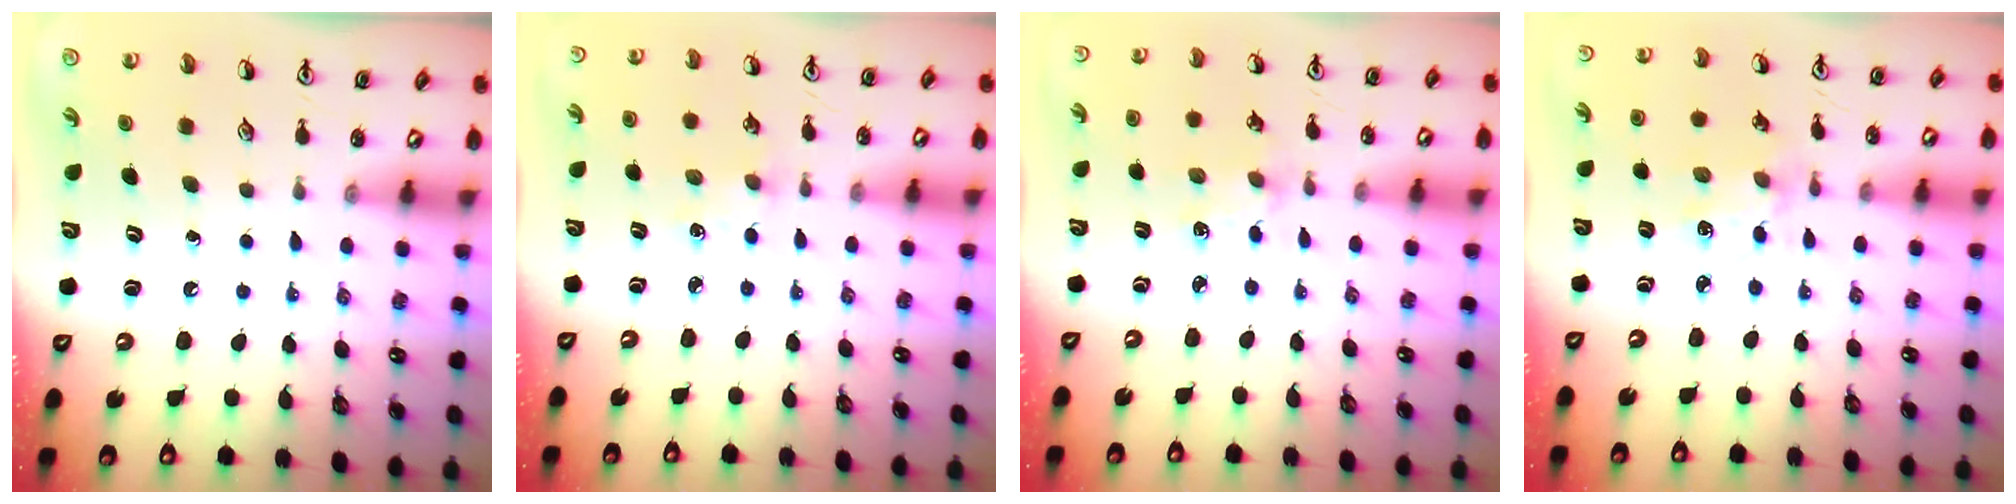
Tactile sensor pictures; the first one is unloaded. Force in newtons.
{"total": 1.3, "press": 1.3, "slide": 0.2}
{"total": 1.5, "press": 1.5, "slide": 0.3}
{"total": 2.0, "press": 2.0, "slide": 0.2}